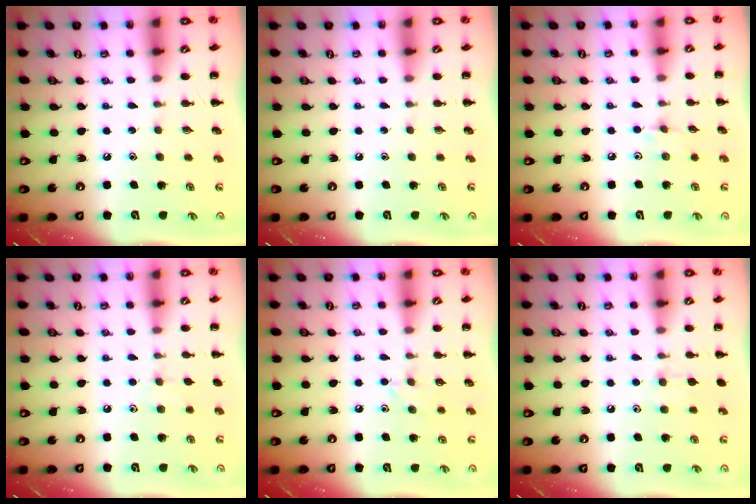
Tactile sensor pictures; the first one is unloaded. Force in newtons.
{"total": 0.0}
{"total": 4.6, "press": 4.2, "slide": 1.7}
{"total": 3.3, "press": 3.1, "slide": 1.2}
{"total": 6.1, "press": 5.9, "slide": 1.4}
{"total": 5.6, "press": 5.5, "slide": 1.3}